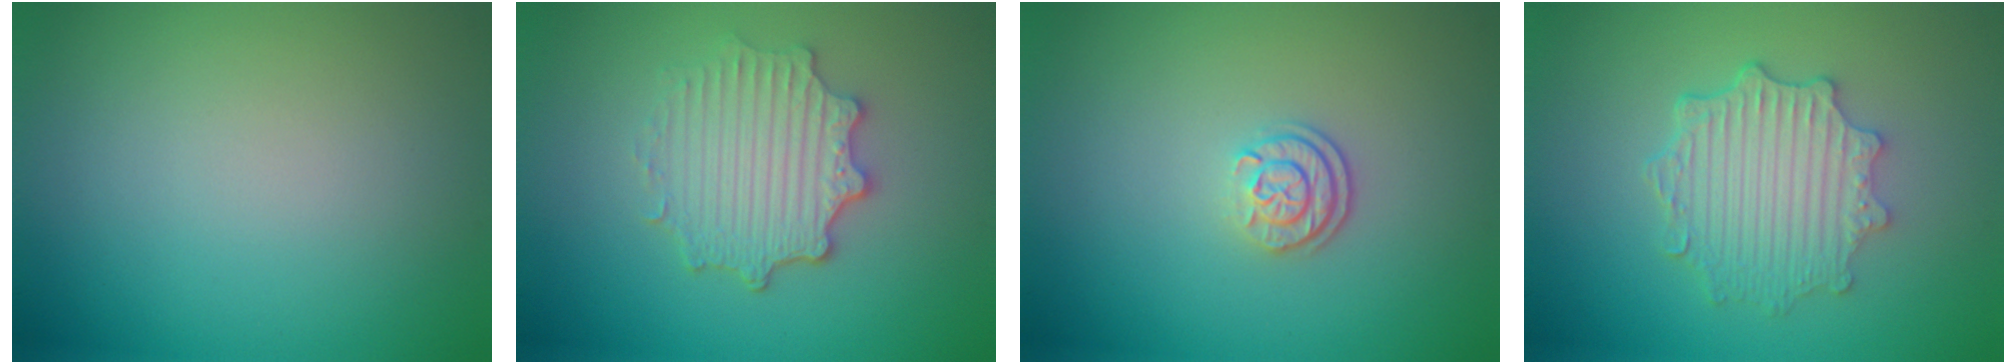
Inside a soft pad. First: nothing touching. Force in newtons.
{"total": 4.5, "press": 3.7, "slide": 2.4}
{"total": 2.2, "press": 1.8, "slide": 1.3}
{"total": 4.6, "press": 3.8, "slide": 2.7}